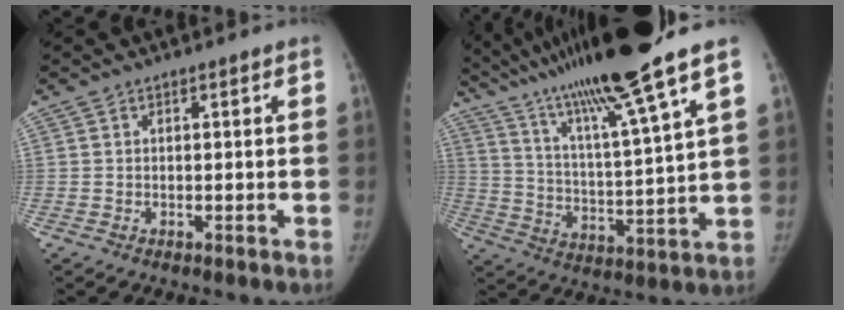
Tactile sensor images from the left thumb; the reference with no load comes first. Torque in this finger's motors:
{"motor_torque": [2.82, 0.59, 1.65, -1.12, 0.54]}